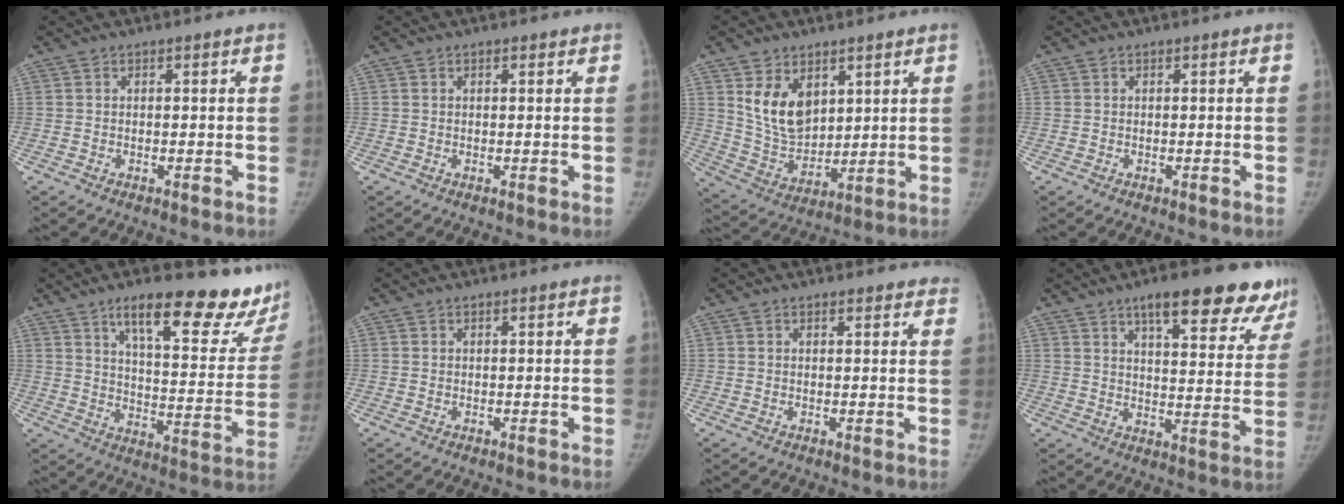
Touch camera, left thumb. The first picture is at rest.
{"total": 0.6, "force": [0.4, 0.2, 0.4], "torque": [-0.007, -0.002, 0.005]}
{"total": 11.3, "force": [4.8, 7.4, 7.1], "torque": [-0.095, -0.034, 0.108]}
{"total": 0.0}
{"total": 23.9, "force": [17.0, 7.1, 15.2], "torque": [-0.159, -0.088, 0.231]}
{"total": 0.0}
{"total": 3.0, "force": [2.6, 1.1, 0.8], "torque": [0.011, -0.007, 0.019]}
{"total": 19.1, "force": [13.5, 5.9, 12.1], "torque": [-0.111, -0.052, 0.172]}